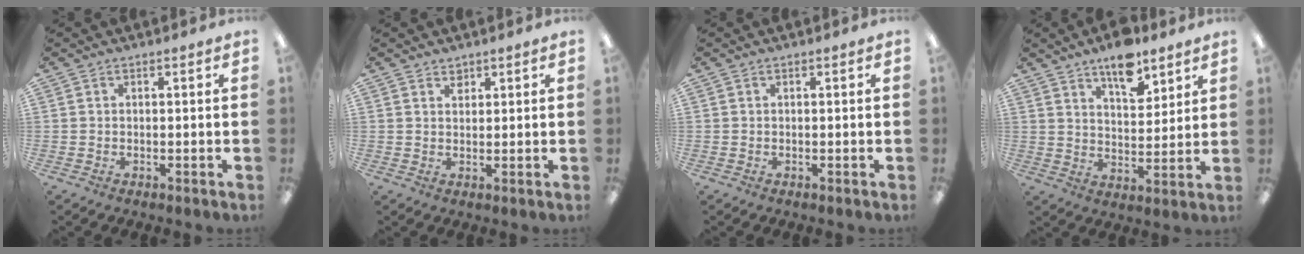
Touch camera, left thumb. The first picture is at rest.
{"total": 1.8, "force": [1.5, 1.0, 0.2], "torque": [0.011, -0.009, 0.027]}
{"total": 0.0}
{"total": 10.4, "force": [7.8, 4.4, 5.3], "torque": [-0.069, -0.045, 0.134]}